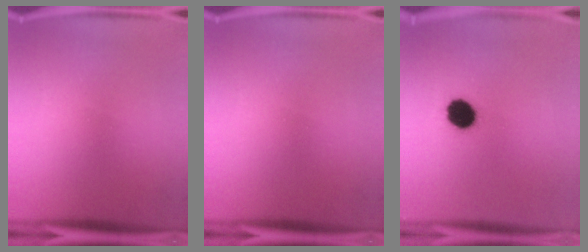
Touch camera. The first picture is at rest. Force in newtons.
{"total": 0.0}
{"total": 8.9}